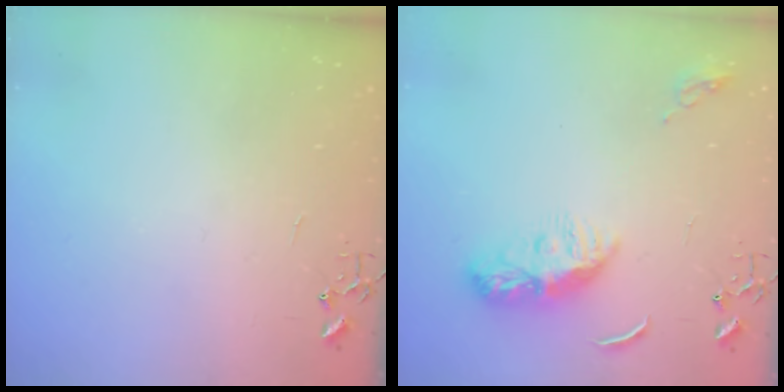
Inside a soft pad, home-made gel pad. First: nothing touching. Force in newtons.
{"total": 11.2, "press": 11.2, "slide": 0.1}